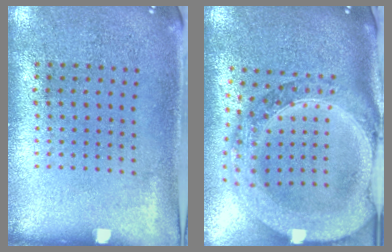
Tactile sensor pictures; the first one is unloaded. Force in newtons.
{"total": 3.5, "press": 2.8, "slide": 2.0}